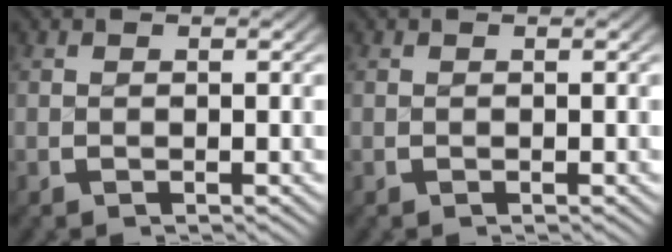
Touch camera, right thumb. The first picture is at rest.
{"total": 0.0}